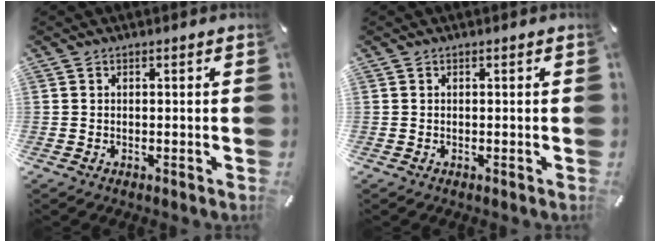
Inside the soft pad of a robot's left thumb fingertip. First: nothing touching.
{"total": 0.0}